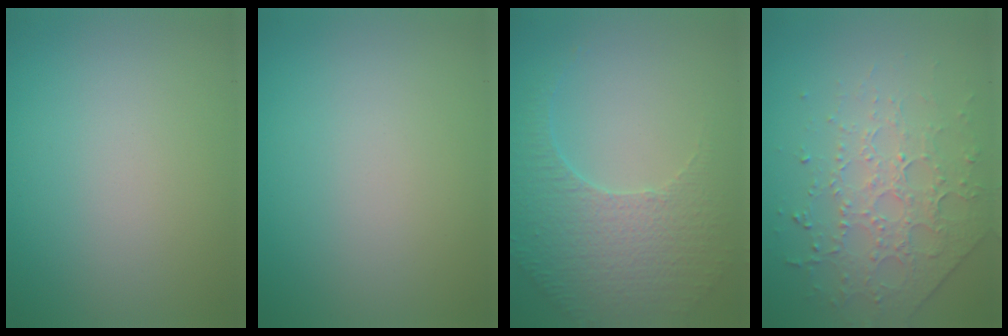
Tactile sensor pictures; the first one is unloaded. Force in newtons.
{"total": 0.0}
{"total": 5.1, "press": 3.7, "slide": 3.5}
{"total": 4.1, "press": 3.3, "slide": 2.4}